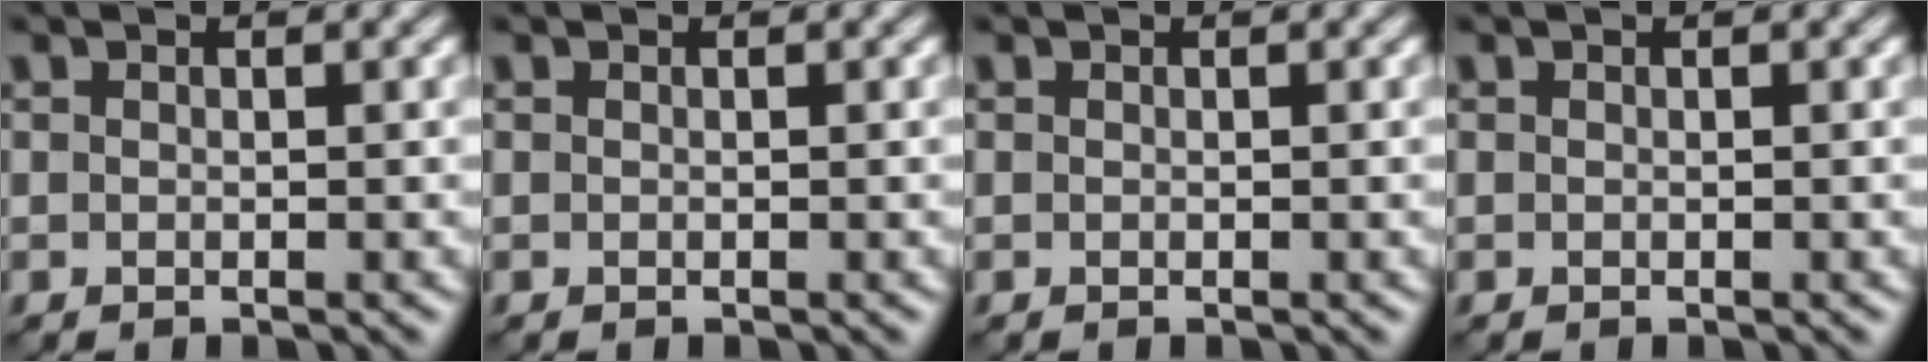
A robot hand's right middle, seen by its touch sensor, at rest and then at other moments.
{"total": 0.0}
{"total": 0.0}
{"total": 0.0}